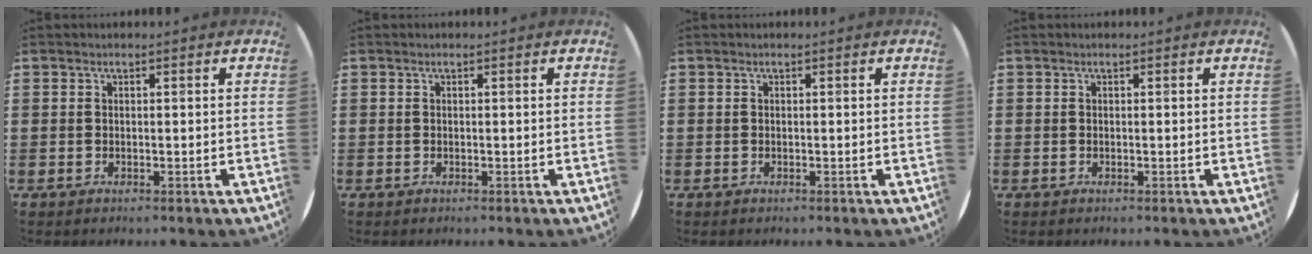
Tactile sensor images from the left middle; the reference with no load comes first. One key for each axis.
{"total": 0.0}
{"total": 0.0}
{"total": 0.0}